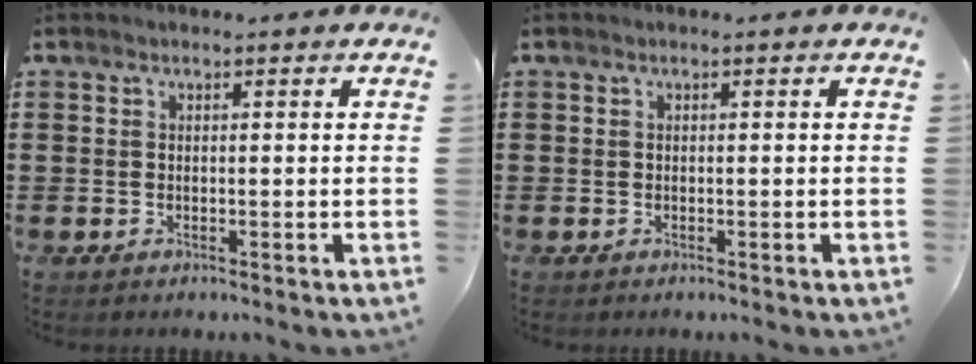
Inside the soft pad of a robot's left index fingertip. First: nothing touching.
{"total": 0.0}